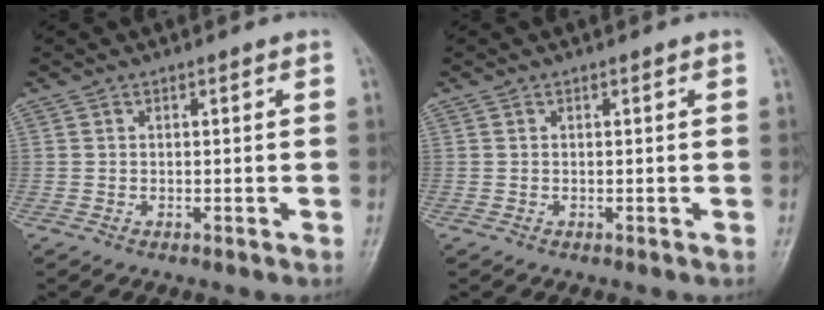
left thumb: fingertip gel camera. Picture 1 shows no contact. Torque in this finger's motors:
{"motor_torque": [-0.25, 0.12, -0.13, -0.01, 0.00]}